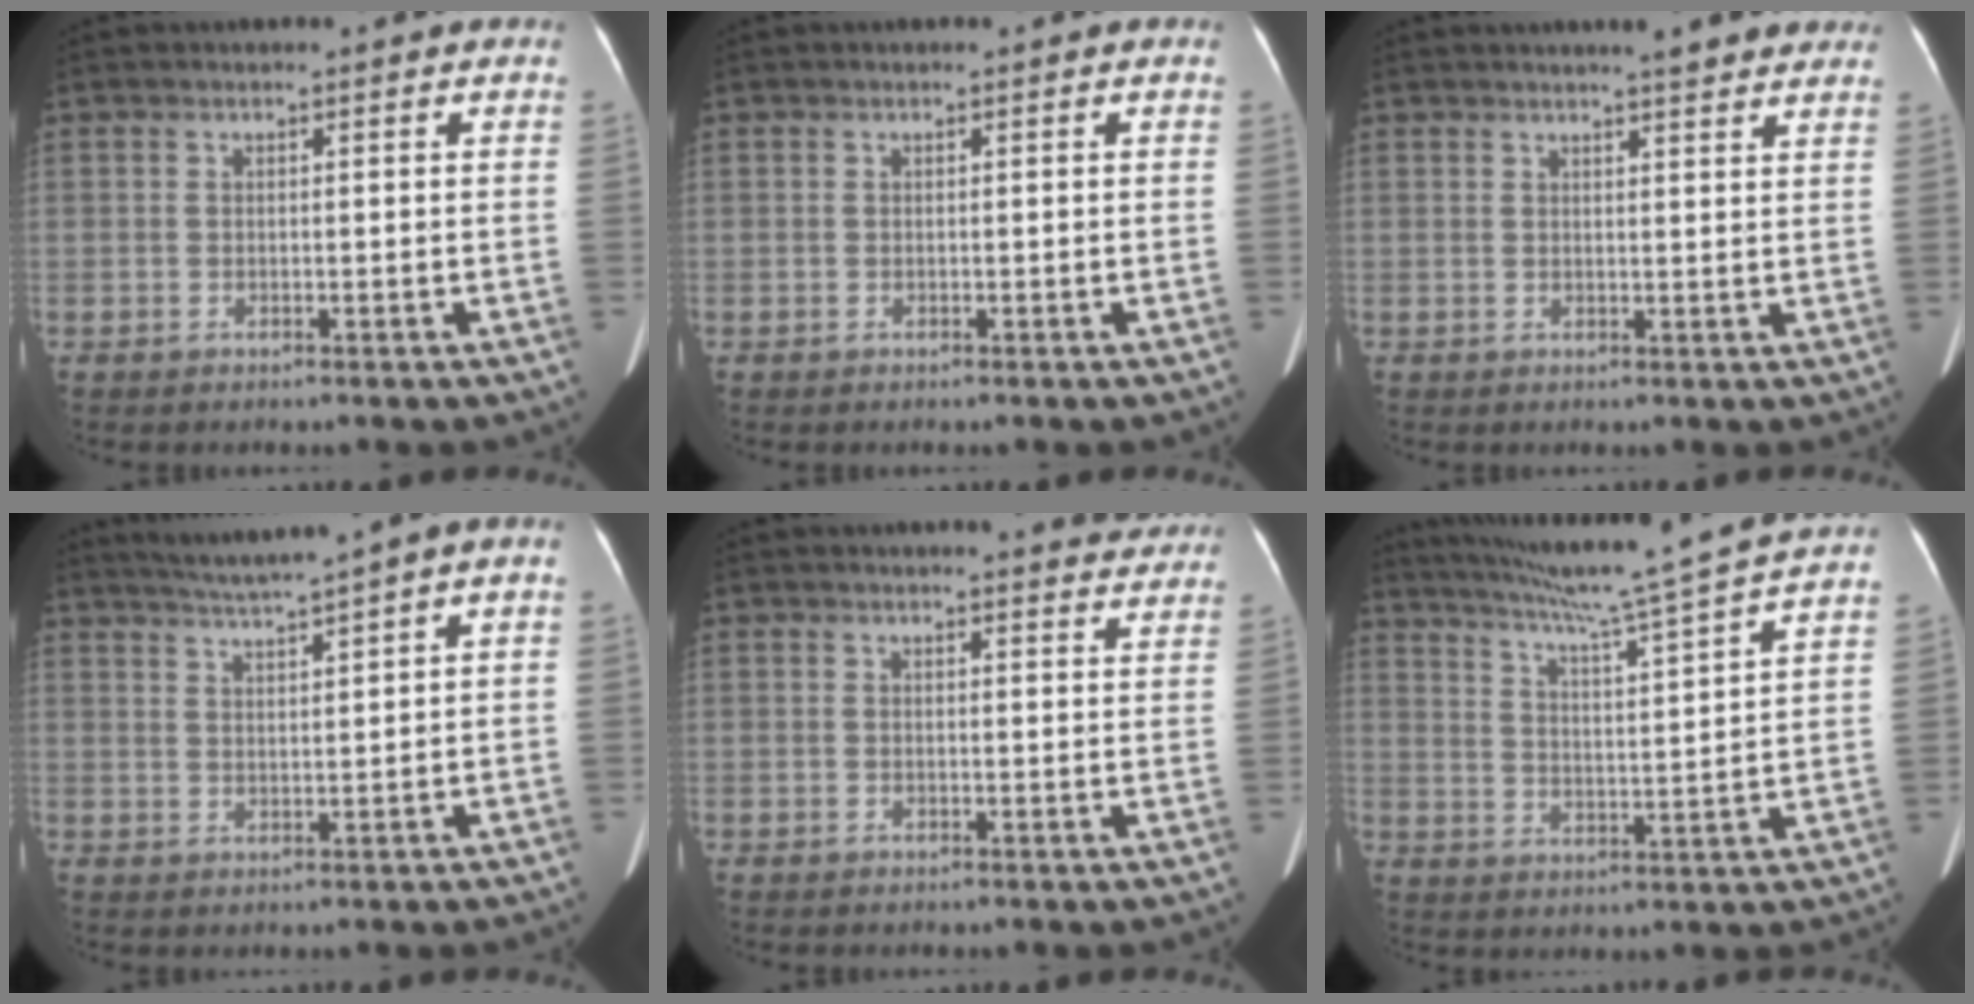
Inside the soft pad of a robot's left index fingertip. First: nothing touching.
{"total": 0.0}
{"total": 6.5, "force": [5.6, 0.7, 3.1], "torque": [-0.036, 0.006, 0.059]}
{"total": 6.3, "force": [4.2, -0.6, 4.6], "torque": [-0.075, 0.020, 0.071]}
{"total": 6.3, "force": [5.9, 0.9, 1.9], "torque": [-0.018, -0.006, 0.050]}
{"total": 18.1, "force": [15.6, -2.3, 8.8], "torque": [-0.154, -0.021, 0.218]}